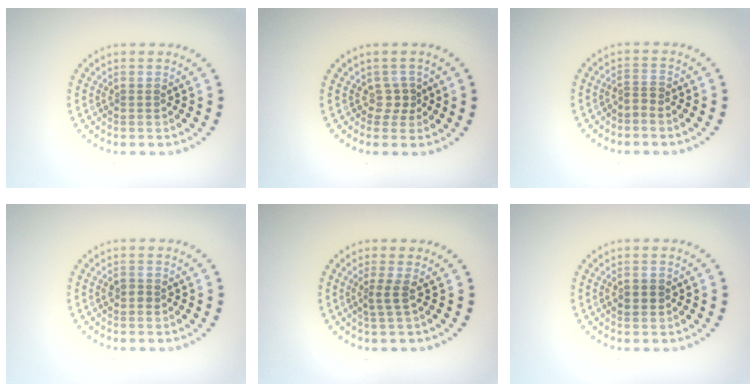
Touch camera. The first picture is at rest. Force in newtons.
{"total": 1.4, "press": 0.9, "slide": 1.0}
{"total": 1.0, "press": 0.4, "slide": 0.9}
{"total": 0.9, "press": 0.9, "slide": 0.3}
{"total": 1.7, "press": 1.2, "slide": 1.2}
{"total": 1.8, "press": 1.8, "slide": 0.2}